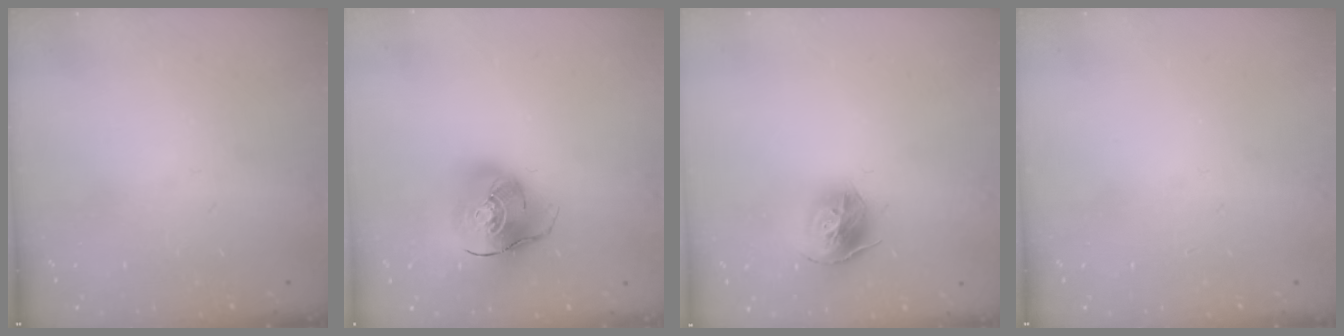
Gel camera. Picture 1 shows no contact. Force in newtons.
{"total": 14.1, "press": 13.9, "slide": 2.5}
{"total": 12.5, "press": 12.4, "slide": 1.3}
{"total": 0.0}